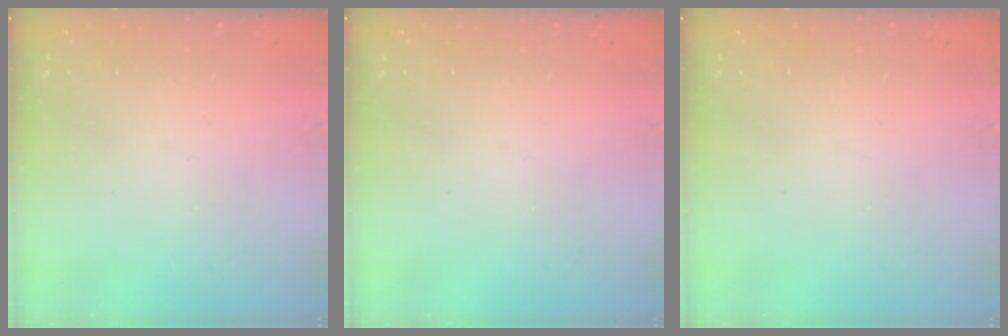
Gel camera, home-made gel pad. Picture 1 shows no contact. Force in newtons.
{"total": 0.0}
{"total": 0.0}